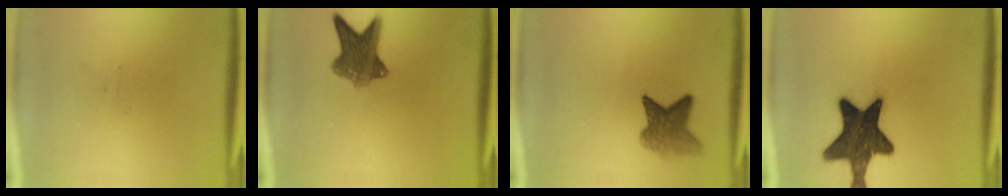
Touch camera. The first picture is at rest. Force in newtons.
{"total": 7.7}
{"total": 5.0}
{"total": 16.1}